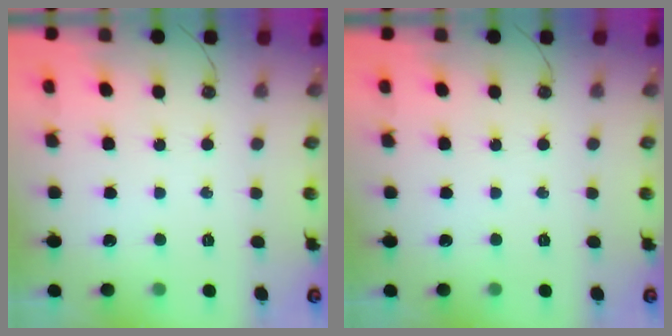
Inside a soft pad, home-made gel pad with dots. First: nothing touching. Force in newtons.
{"total": 0.0}